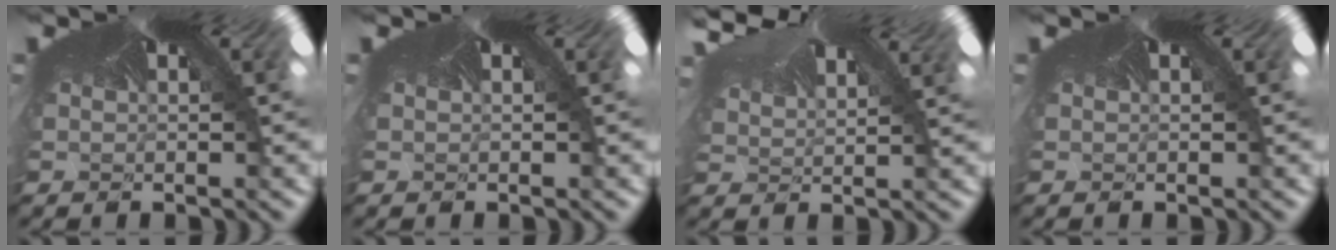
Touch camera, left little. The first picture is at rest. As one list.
[{"total": 0.0}, {"total": 1.8, "force": [1.8, 0.0, -0.6], "torque": [-0.021, -0.003, 0.033]}, {"total": 0.0}]